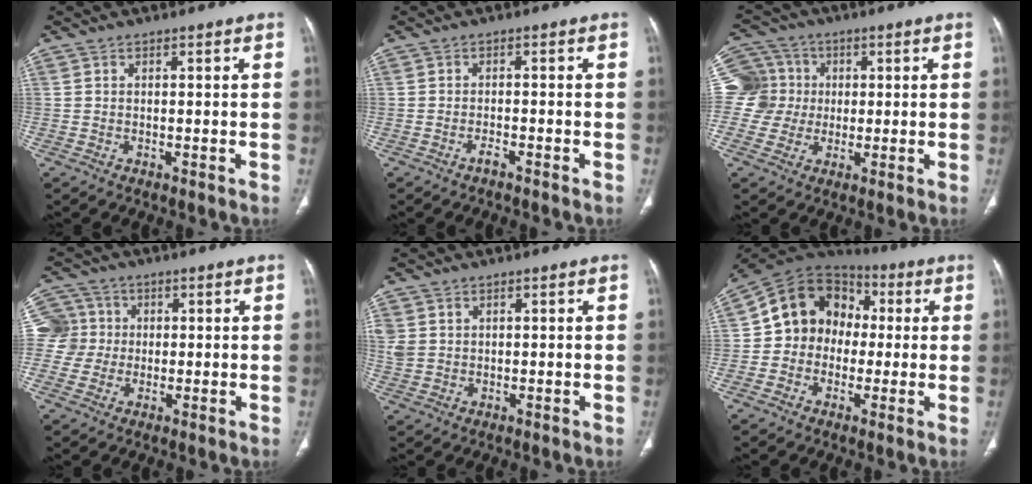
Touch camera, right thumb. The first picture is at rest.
{"total": 1.5, "force": [-1.2, 0.1, 0.9], "torque": [-0.021, 0.008, -0.022]}
{"total": 10.1, "force": [0.7, 9.9, 1.5], "torque": [-0.008, 0.028, 0.014]}
{"total": 7.6, "force": [0.5, 7.6, 0.6], "torque": [0.012, 0.021, 0.008]}
{"total": 5.2, "force": [1.4, 4.5, 2.1], "torque": [-0.057, 0.001, 0.038]}
{"total": 14.1, "force": [0.5, 12.1, 7.2], "torque": [-0.081, 0.037, -0.004]}